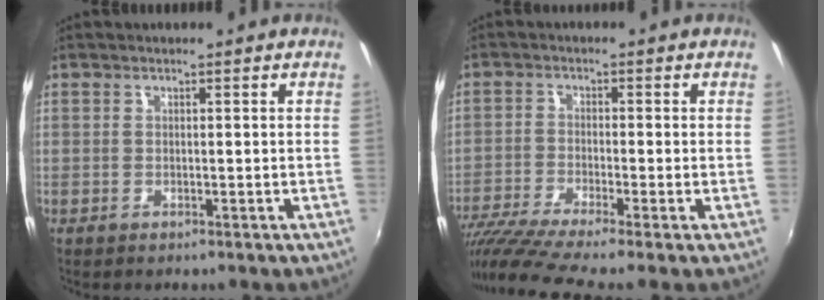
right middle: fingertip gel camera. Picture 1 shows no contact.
{"total": 10.1, "force": [-8.1, -0.5, 6.1], "torque": [-0.137, -0.045, -0.150]}